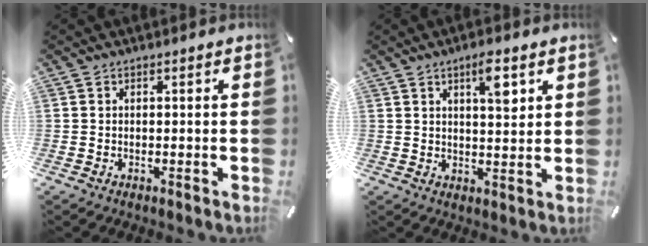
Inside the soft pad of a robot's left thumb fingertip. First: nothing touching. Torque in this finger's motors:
{"motor_torque": [0.68, 0.72, 0.64, -0.51, 0.19]}